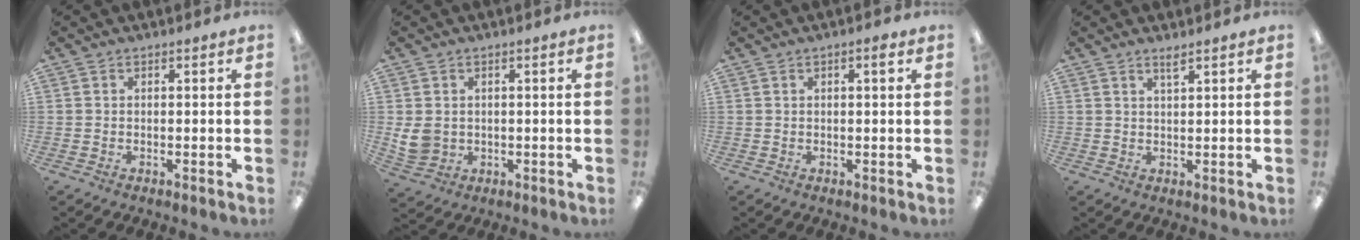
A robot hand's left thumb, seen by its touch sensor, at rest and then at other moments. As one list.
[{"total": 4.9, "force": [1.1, 4.1, 2.5], "torque": [-0.054, 0.001, 0.022]}, {"total": 2.2, "force": [1.0, 0.4, 1.9], "torque": [-0.030, 0.000, 0.013]}, {"total": 2.1, "force": [1.8, 0.0, 1.1], "torque": [-0.025, -0.001, 0.033]}]